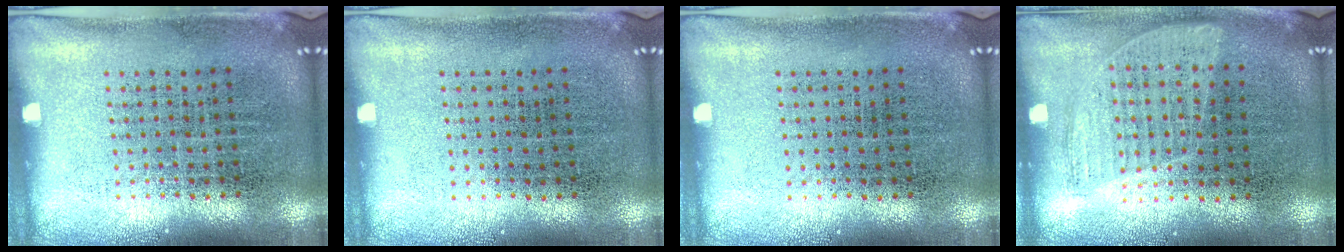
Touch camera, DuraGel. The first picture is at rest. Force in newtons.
{"total": 0.0}
{"total": 0.0}
{"total": 0.9, "press": 0.8, "slide": 0.5}